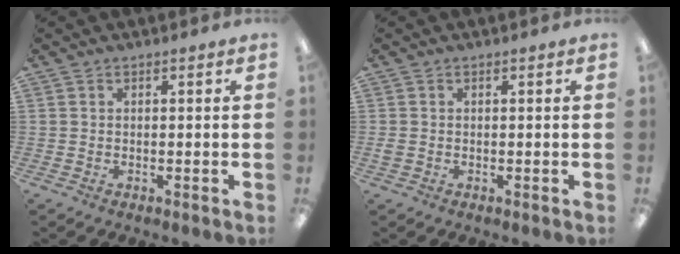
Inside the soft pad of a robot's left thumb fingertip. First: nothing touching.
{"total": 0.9, "force": [0.0, 0.7, 0.6], "torque": [-0.010, 0.005, -0.002]}